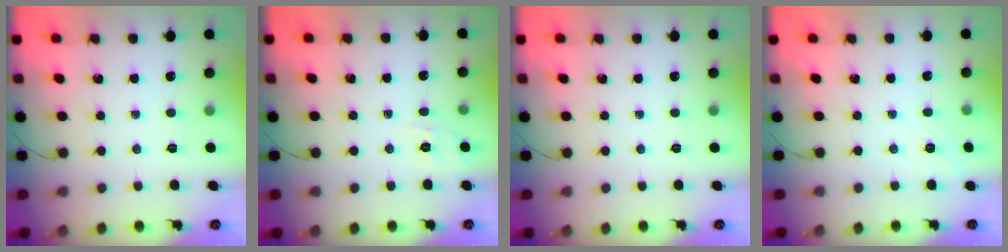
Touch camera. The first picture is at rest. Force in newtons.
{"total": 1.7, "press": 0.2, "slide": 1.7}
{"total": 0.0}
{"total": 2.3, "press": 1.5, "slide": 1.7}